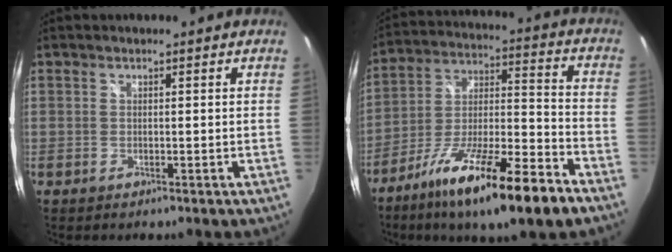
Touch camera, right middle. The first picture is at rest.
{"total": 20.7, "force": [-13.3, 3.1, 15.6], "torque": [-0.271, -0.026, -0.228]}